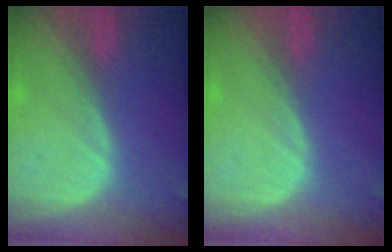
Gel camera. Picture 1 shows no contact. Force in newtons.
{"total": 0.0}